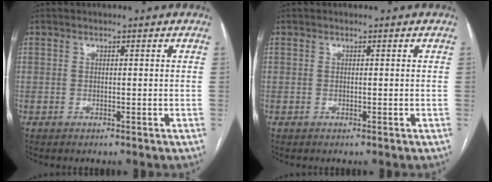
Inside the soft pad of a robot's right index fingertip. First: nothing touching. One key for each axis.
{"total": 0.0}